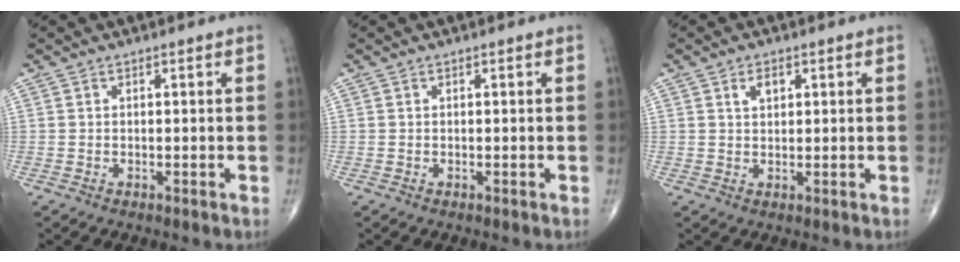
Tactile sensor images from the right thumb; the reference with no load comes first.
{"total": 0.0}
{"total": 2.6, "force": [1.2, 1.5, 1.7], "torque": [-0.023, -0.003, 0.020]}